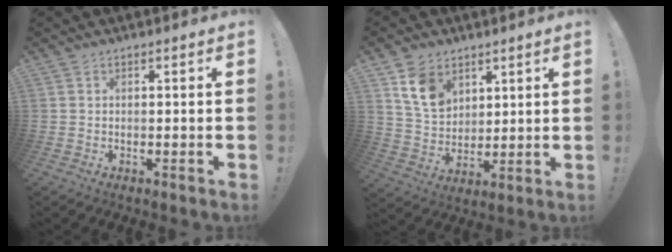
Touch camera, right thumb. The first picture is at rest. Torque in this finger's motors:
{"motor_torque": [-0.18, 0.66, 0.66, 0.40, 0.03]}